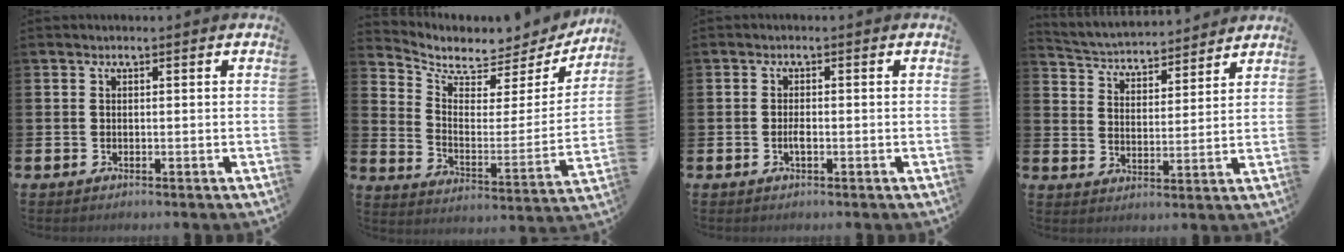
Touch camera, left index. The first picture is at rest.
{"total": 6.0, "force": [5.3, 2.7, 0.9], "torque": [-0.054, -0.049, 0.088]}
{"total": 1.4, "force": [-0.4, 0.4, 1.2], "torque": [-0.022, 0.000, -0.009]}
{"total": 3.9, "force": [3.8, 0.9, 0.0], "torque": [-0.030, -0.036, 0.062]}